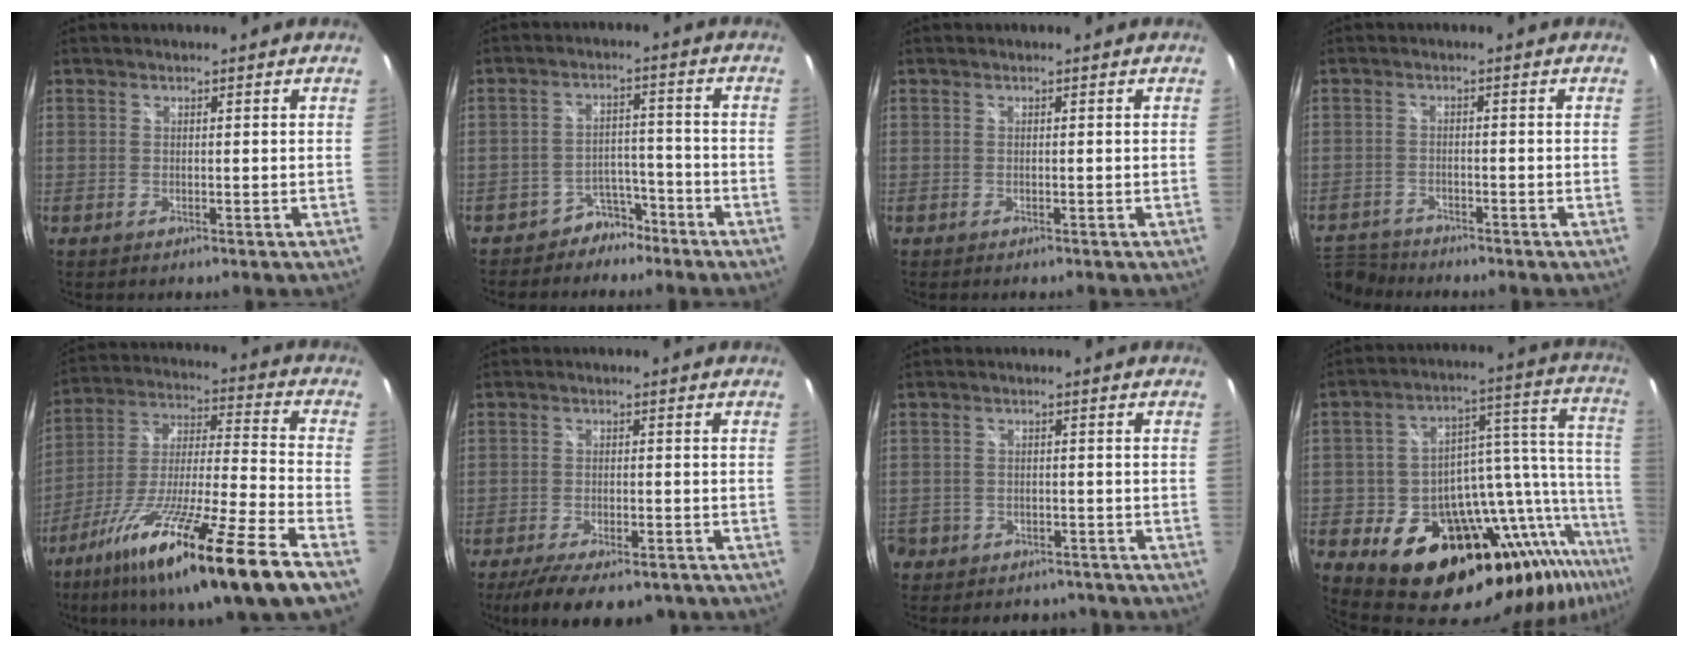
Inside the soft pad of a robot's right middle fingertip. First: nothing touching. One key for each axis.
{"total": 5.6, "fx": -4.5, "fy": 3.4, "fz": 0.8, "tx": -0.016, "ty": 0.026, "tz": -0.067}
{"total": 0.0}
{"total": 7.5, "fx": -6.9, "fy": 2.6, "fz": 1.2, "tx": -0.054, "ty": 0.006, "tz": -0.127}
{"total": 24.8, "fx": -15.7, "fy": 0.3, "fz": 19.2, "tx": -0.331, "ty": -0.056, "tz": -0.268}
{"total": 12.0, "fx": -9.0, "fy": 4.0, "fz": 6.8, "tx": -0.144, "ty": -0.030, "tz": -0.134}
{"total": 8.1, "fx": -5.6, "fy": 5.6, "fz": 1.6, "tx": -0.058, "ty": 0.020, "tz": -0.076}
{"total": 26.7, "fx": -14.7, "fy": 12.9, "fz": 18.1, "tx": -0.261, "ty": 0.012, "tz": -0.215}